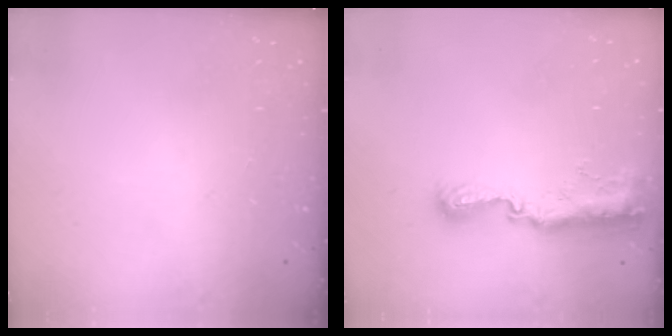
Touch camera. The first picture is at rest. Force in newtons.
{"total": 9.1, "press": 9.1, "slide": 0.8}